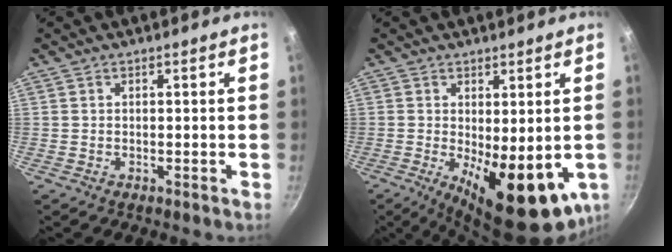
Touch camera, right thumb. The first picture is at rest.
{"total": 14.4, "force": [-2.5, 5.6, 13.0], "torque": [-0.155, -0.018, -0.018]}